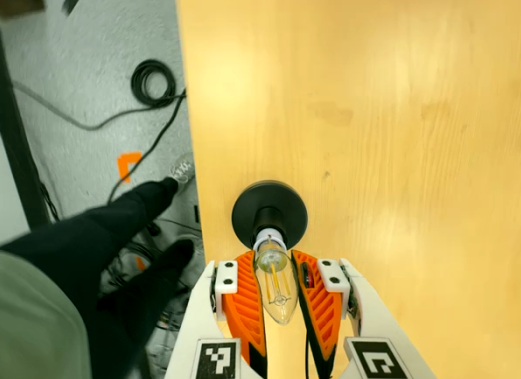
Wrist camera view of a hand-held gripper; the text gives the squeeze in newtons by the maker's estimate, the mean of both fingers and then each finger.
{"total": 20.5, "left": 20.7, "right": 20.2}